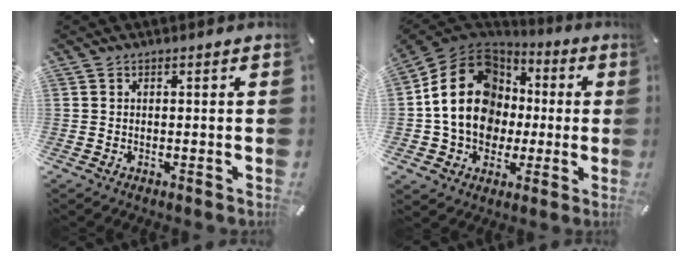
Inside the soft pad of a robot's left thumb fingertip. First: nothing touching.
{"total": 18.6, "force": [0.0, 15.9, 9.8], "torque": [-0.190, 0.007, 0.003]}